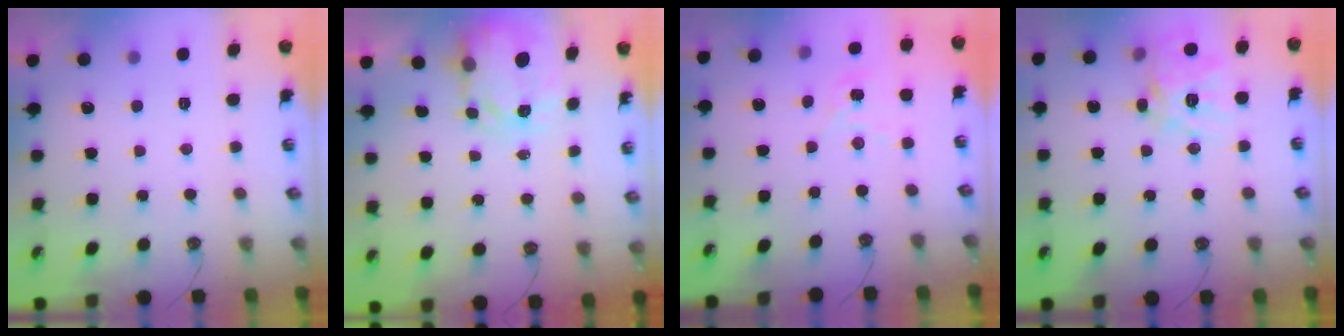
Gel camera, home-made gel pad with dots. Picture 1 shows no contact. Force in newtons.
{"total": 3.4, "press": 3.4, "slide": 0.3}
{"total": 2.9, "press": 2.9, "slide": 0.4}
{"total": 15.7, "press": 15.6, "slide": 1.7}